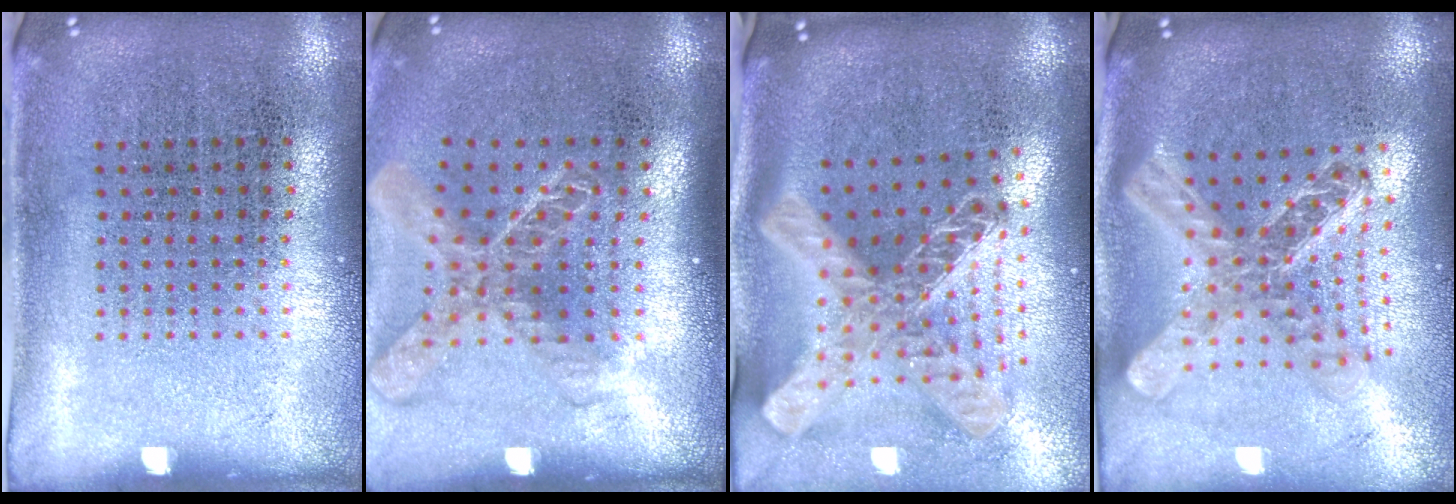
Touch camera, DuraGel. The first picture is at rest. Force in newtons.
{"total": 2.0, "press": 1.5, "slide": 1.2}
{"total": 2.8, "press": 2.0, "slide": 2.0}
{"total": 2.4, "press": 1.9, "slide": 1.4}